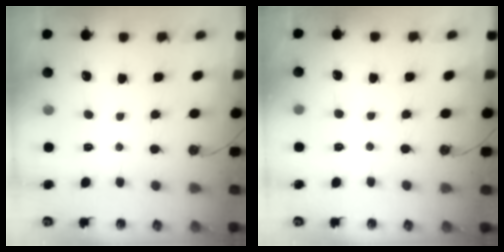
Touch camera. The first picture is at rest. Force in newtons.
{"total": 3.2, "press": 3.2, "slide": 0.4}